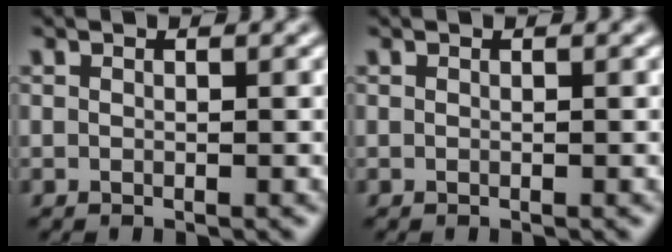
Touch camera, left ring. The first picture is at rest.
{"total": 0.0}